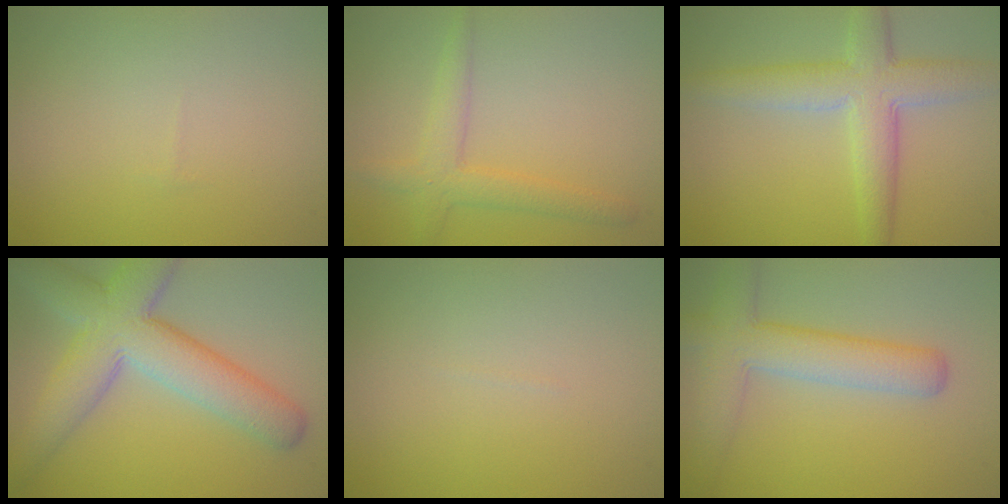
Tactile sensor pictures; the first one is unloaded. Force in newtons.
{"total": 2.8, "press": 2.8, "slide": 0.2}
{"total": 5.5, "press": 5.5, "slide": 0.1}
{"total": 8.6, "press": 8.6, "slide": 0.6}
{"total": 0.0}
{"total": 5.4, "press": 5.4, "slide": 0.4}